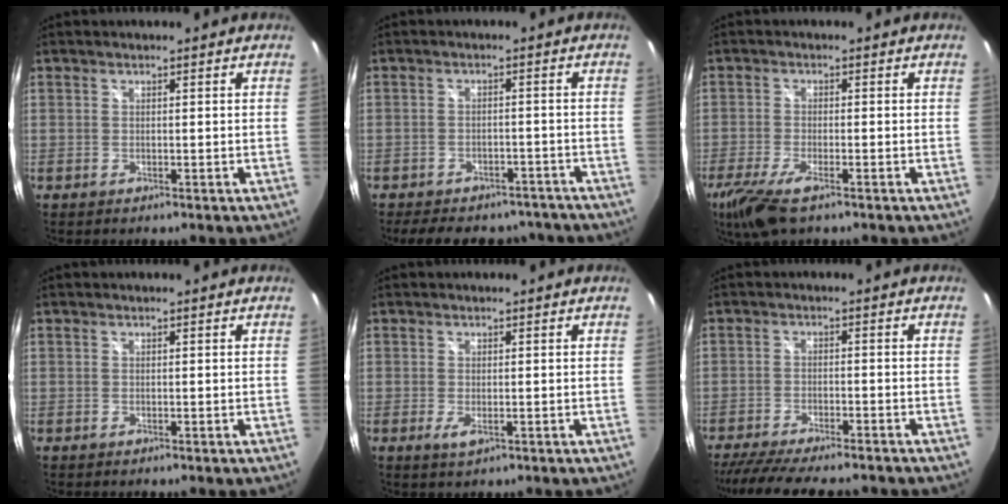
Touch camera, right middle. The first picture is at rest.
{"total": 15.3, "force": [-12.6, 6.5, 5.6], "torque": [-0.122, 0.009, -0.153]}
{"total": 8.4, "force": [-5.4, 2.3, 5.9], "torque": [-0.146, -0.031, -0.105]}
{"total": 0.0}
{"total": 1.9, "force": [-0.6, 0.6, 1.8], "torque": [-0.033, -0.004, -0.006]}
{"total": 14.7, "force": [-12.6, 2.6, 7.1], "torque": [-0.146, -0.029, -0.193]}